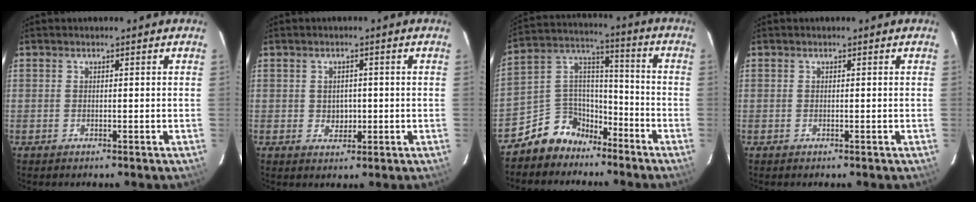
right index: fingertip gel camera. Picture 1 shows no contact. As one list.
[{"total": 2.9, "force": [-0.2, 2.7, 1.3], "torque": [-0.018, 0.002, 0.003]}, {"total": 10.2, "force": [-7.2, 7.0, 1.6], "torque": [-0.045, 0.066, -0.131]}, {"total": 0.0}]